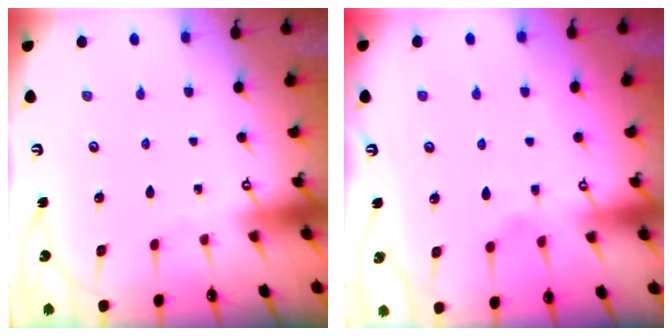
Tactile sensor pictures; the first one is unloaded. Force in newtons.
{"total": 1.8, "press": 1.3, "slide": 1.2}